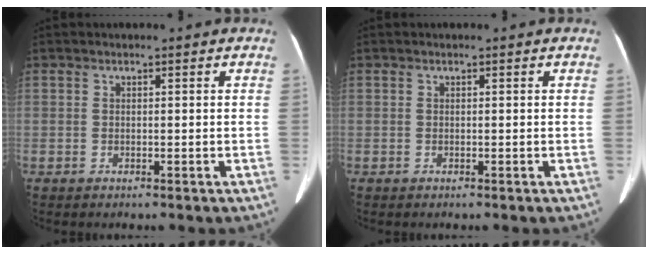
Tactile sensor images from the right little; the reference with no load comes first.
{"total": 0.0}